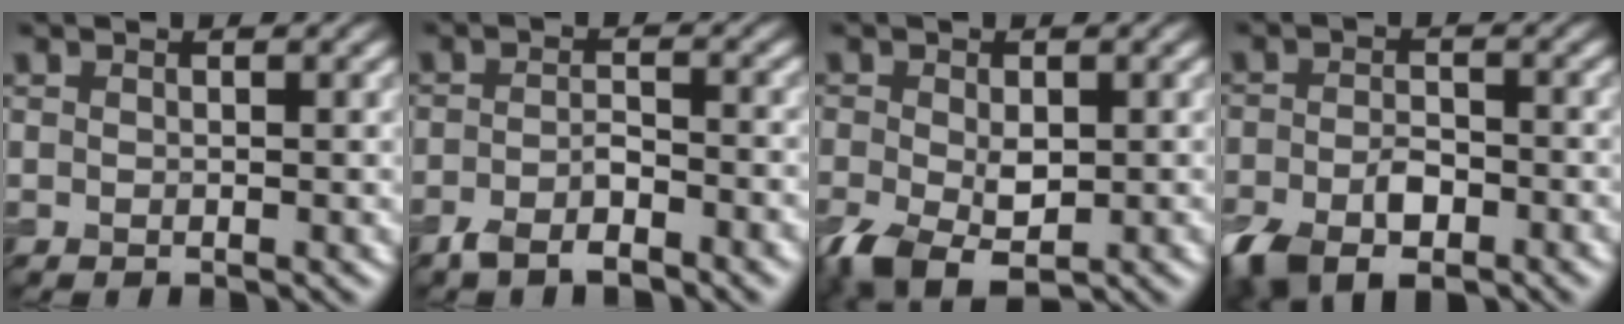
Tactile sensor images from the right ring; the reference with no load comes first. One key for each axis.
{"total": 3.9, "fx": -2.6, "fy": 1.2, "fz": 2.7, "tx": -0.051, "ty": -0.001, "tz": -0.049}
{"total": 4.8, "fx": -1.5, "fy": 2.8, "fz": 3.7, "tx": -0.078, "ty": -0.012, "tz": -0.023}
{"total": 5.8, "fx": -3.2, "fy": 2.9, "fz": 3.8, "tx": -0.072, "ty": -0.006, "tz": -0.063}